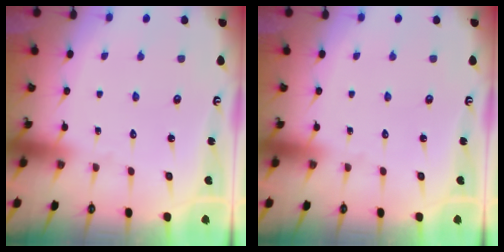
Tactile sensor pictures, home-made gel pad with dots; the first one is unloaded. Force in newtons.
{"total": 0.0}